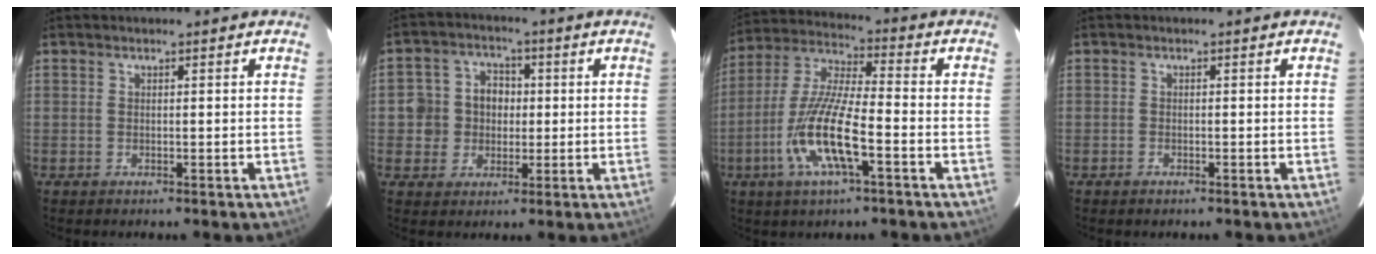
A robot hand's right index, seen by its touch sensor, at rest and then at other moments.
{"total": 7.1, "force": [-0.2, 6.8, 2.0], "torque": [-0.043, 0.027, -0.007]}
{"total": 14.1, "force": [-5.4, 2.8, 12.8], "torque": [-0.267, -0.009, -0.107]}
{"total": 0.8, "force": [-0.6, 0.4, 0.2], "torque": [-0.007, 0.001, -0.012]}